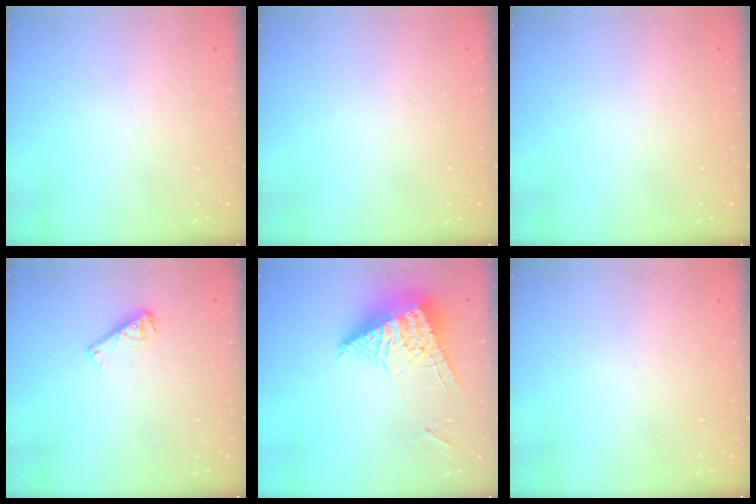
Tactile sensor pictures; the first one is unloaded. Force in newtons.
{"total": 0.0}
{"total": 0.0}
{"total": 4.7, "press": 4.7, "slide": 0.3}
{"total": 12.4, "press": 12.3, "slide": 1.6}
{"total": 0.0}